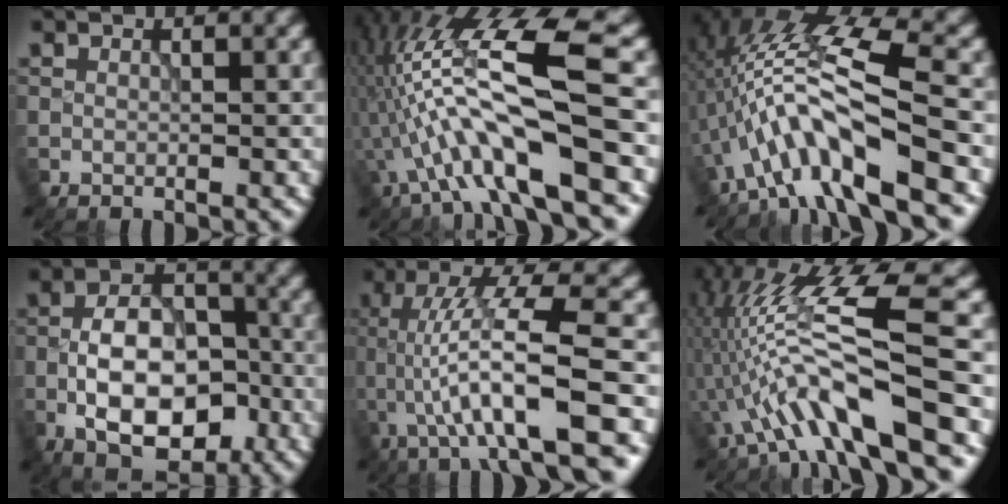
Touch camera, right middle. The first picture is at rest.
{"total": 11.3, "force": [-3.1, 2.3, 10.7], "torque": [-0.199, 0.018, -0.053]}
{"total": 9.7, "force": [-3.0, 2.4, 8.9], "torque": [-0.159, 0.022, -0.057]}
{"total": 9.7, "force": [-3.1, 5.2, 7.6], "torque": [-0.124, 0.010, -0.062]}
{"total": 11.8, "force": [-2.6, 3.0, 11.1], "torque": [-0.177, 0.020, -0.042]}
{"total": 11.6, "force": [-3.3, 2.8, 10.8], "torque": [-0.206, 0.016, -0.053]}